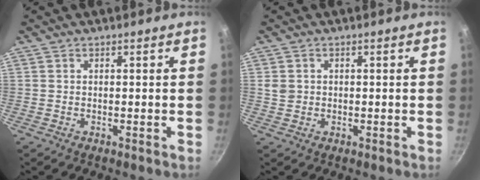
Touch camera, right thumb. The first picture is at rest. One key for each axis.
{"total": 2.1, "fx": 0.4, "fy": 1.9, "fz": 0.7, "tx": -0.007, "ty": 0.003, "tz": 0.009}